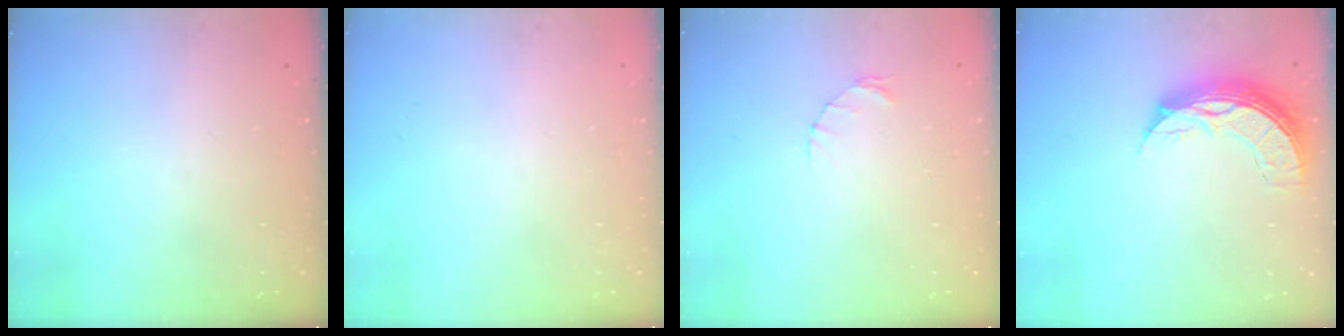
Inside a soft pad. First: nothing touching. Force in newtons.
{"total": 0.0}
{"total": 2.0, "press": 2.0, "slide": 0.4}
{"total": 9.8, "press": 9.8, "slide": 0.7}